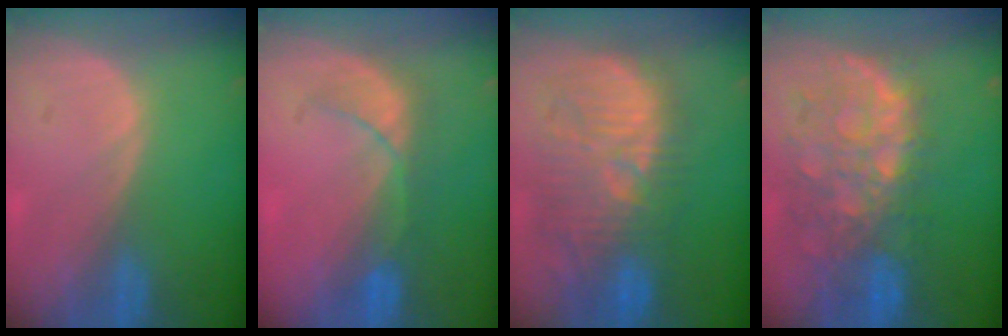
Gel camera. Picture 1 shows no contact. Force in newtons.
{"total": 5.1, "press": 5.1, "slide": 0.7}
{"total": 12.0, "press": 11.5, "slide": 3.4}
{"total": 11.2, "press": 9.8, "slide": 5.4}